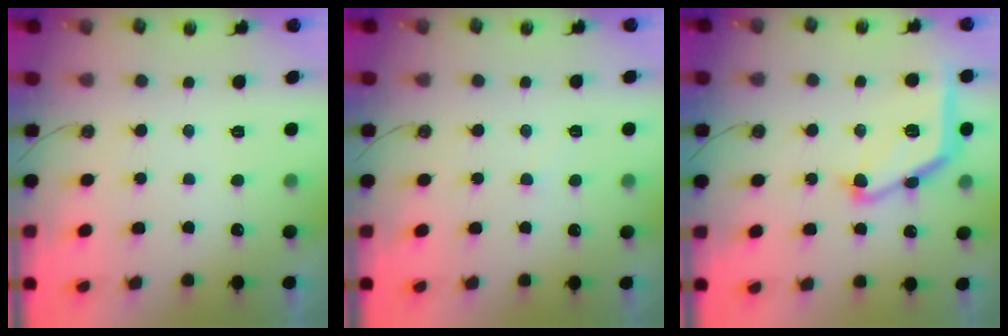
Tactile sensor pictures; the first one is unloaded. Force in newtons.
{"total": 2.4, "press": 2.4, "slide": 0.4}
{"total": 16.7, "press": 16.7, "slide": 0.5}